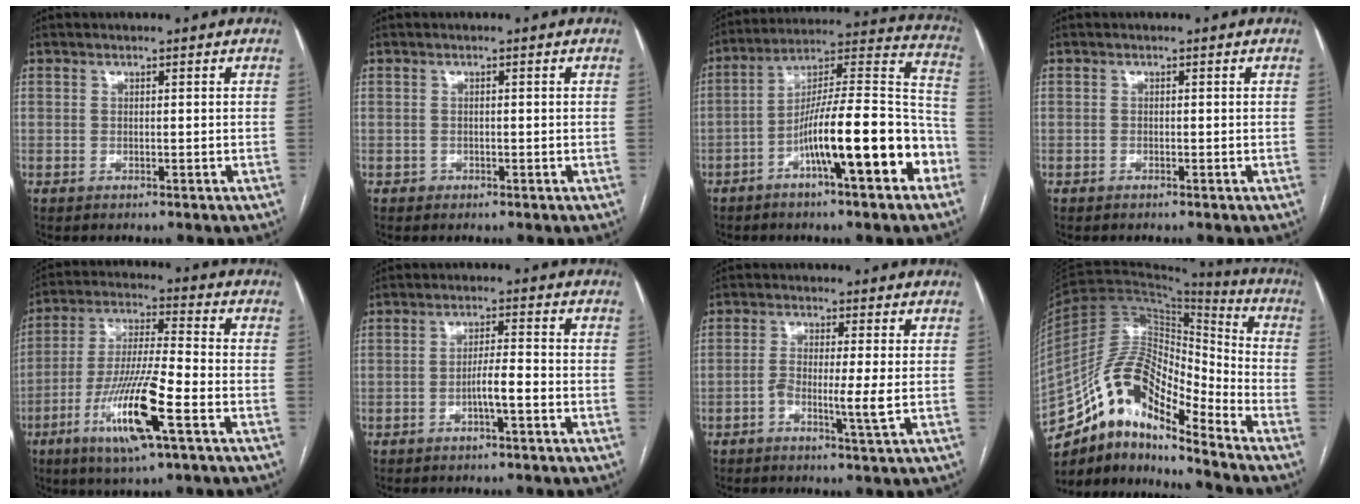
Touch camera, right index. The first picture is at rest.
{"total": 0.6, "force": [-0.3, 0.6, 0.1], "torque": [-0.001, 0.003, -0.005]}
{"total": 18.6, "force": [-7.6, 2.7, 16.7], "torque": [-0.256, 0.023, -0.119]}
{"total": 0.0}
{"total": 14.6, "force": [-6.1, 1.1, 13.2], "torque": [-0.263, -0.018, -0.111]}
{"total": 3.9, "force": [-1.6, 0.2, 3.6], "torque": [-0.060, 0.005, -0.028]}
{"total": 4.4, "force": [-1.1, -0.2, 4.3], "torque": [-0.079, -0.005, -0.021]}
{"total": 16.4, "force": [-11.9, 4.8, 10.3], "torque": [-0.187, 0.045, -0.210]}